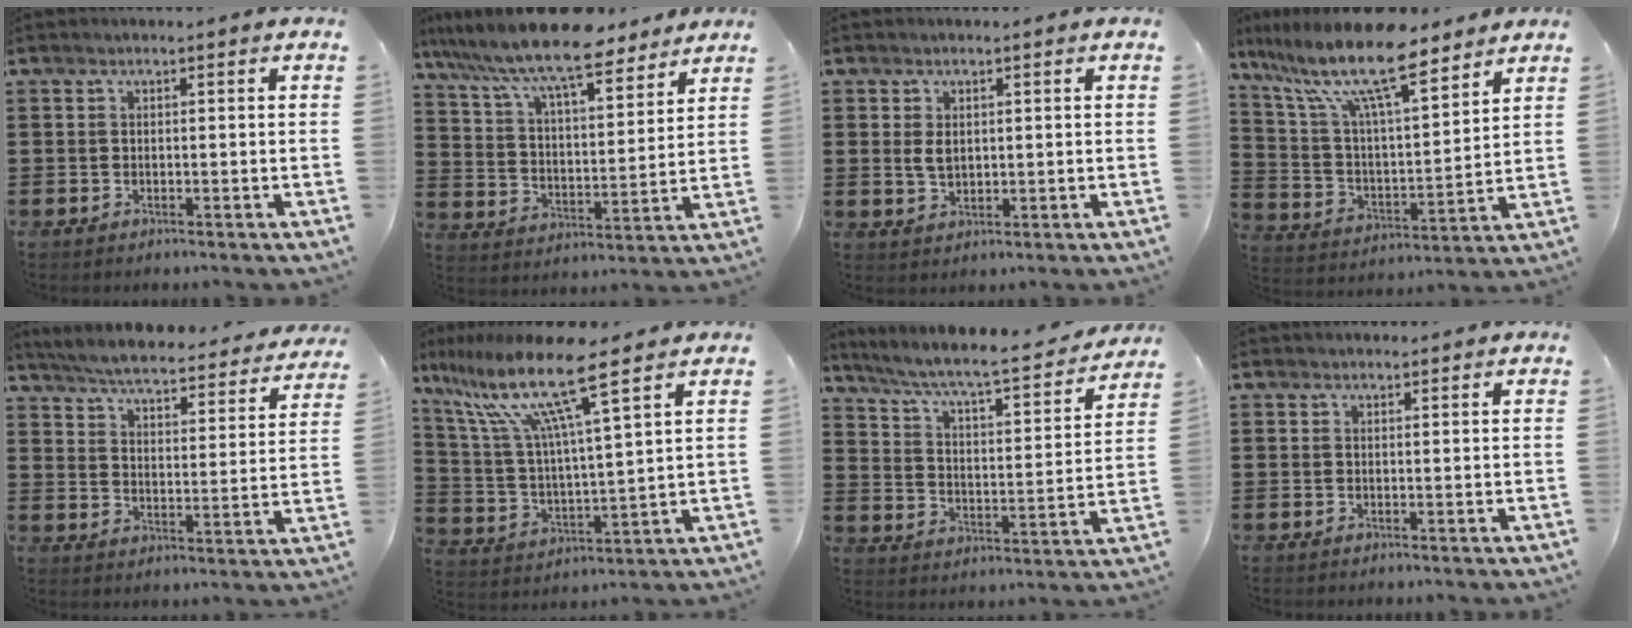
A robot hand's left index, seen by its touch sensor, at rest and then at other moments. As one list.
[{"total": 10.9, "force": [9.3, 1.7, 5.4], "torque": [-0.140, -0.045, 0.159]}, {"total": 2.8, "force": [0.7, 1.6, 2.1], "torque": [-0.054, 0.001, 0.011]}, {"total": 14.5, "force": [10.8, 3.0, 9.2], "torque": [-0.209, -0.049, 0.185]}, {"total": 5.1, "force": [4.9, -0.2, 1.4], "torque": [-0.053, -0.037, 0.079]}, {"total": 12.4, "force": [9.1, 0.6, 8.4], "torque": [-0.195, -0.056, 0.147]}, {"total": 6.5, "force": [5.4, 0.2, 3.7], "torque": [-0.094, -0.042, 0.082]}, {"total": 0.8, "force": [0.8, 0.3, 0.1], "torque": [-0.004, 0.000, 0.016]}]